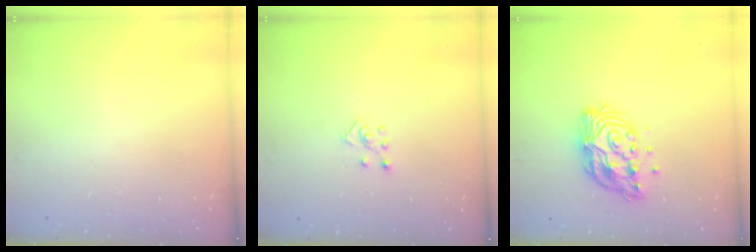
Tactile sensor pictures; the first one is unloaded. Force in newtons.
{"total": 4.6, "press": 4.6, "slide": 0.3}
{"total": 12.7, "press": 12.6, "slide": 1.0}